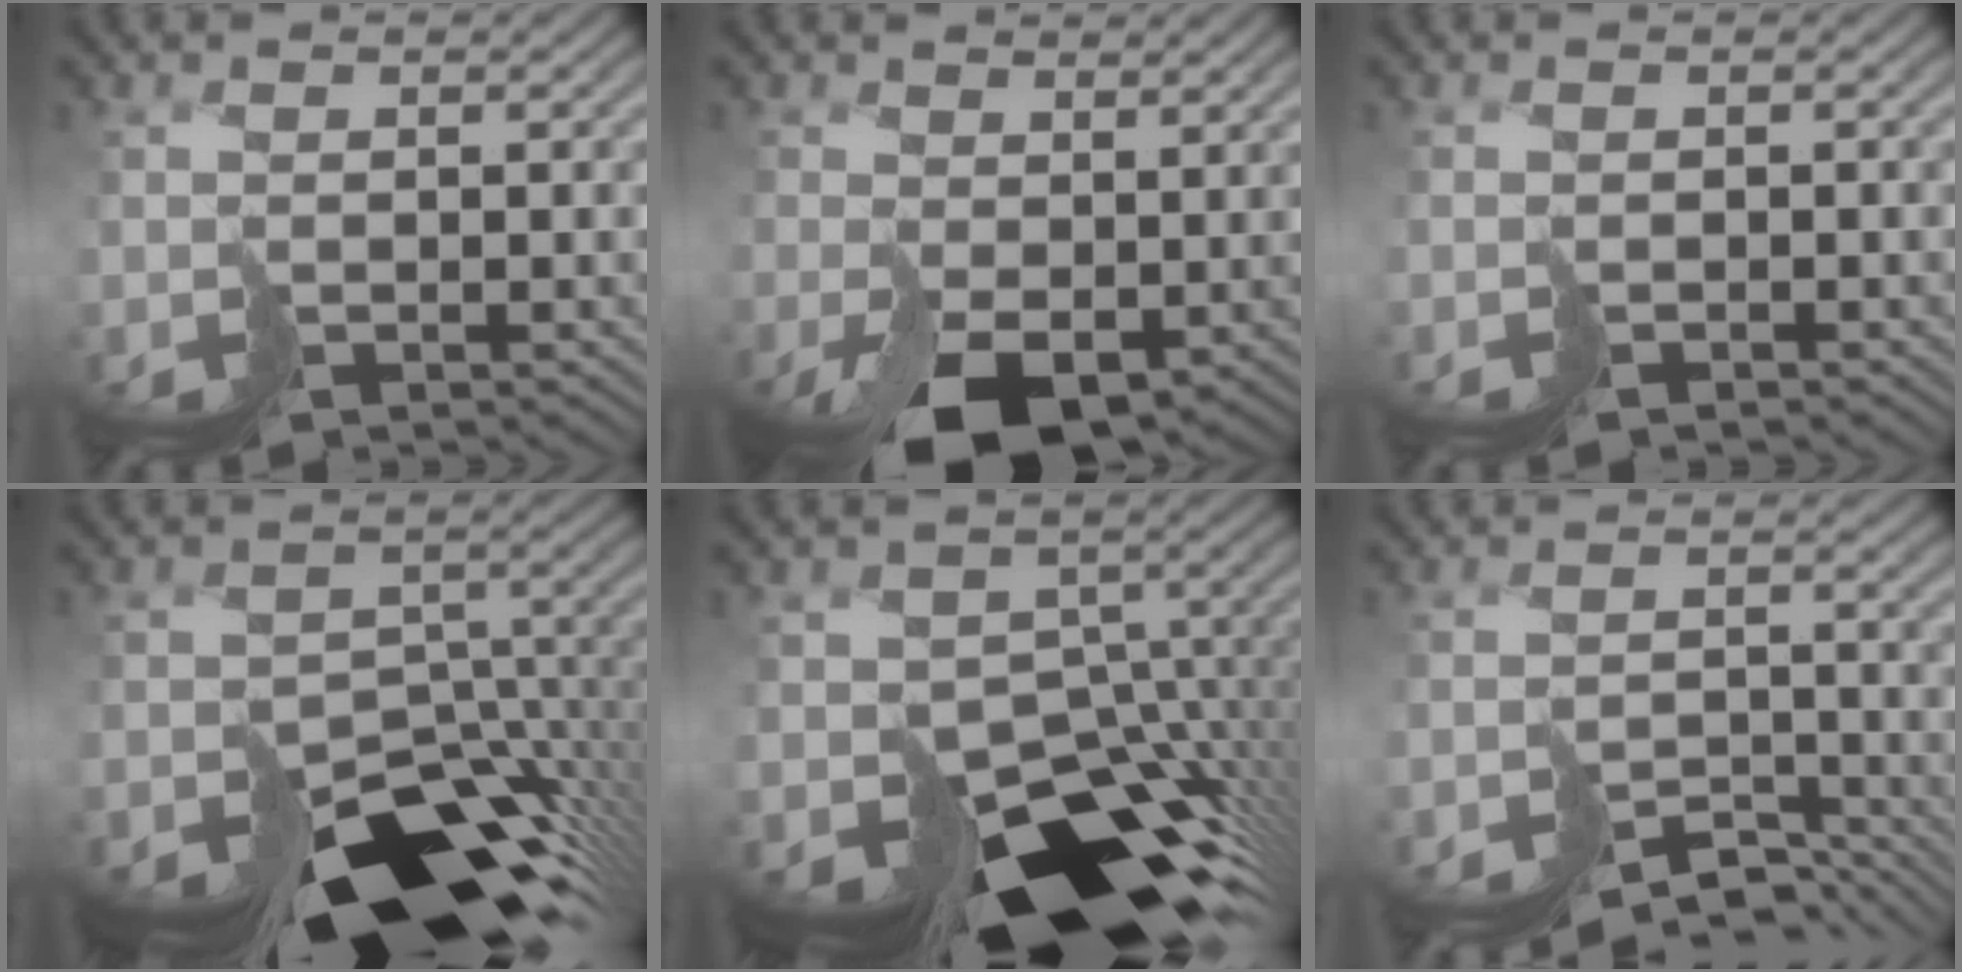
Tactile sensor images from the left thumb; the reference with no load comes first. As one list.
[{"total": 5.5, "force": [-1.2, 3.1, 4.4], "torque": [-0.086, -0.013, -0.011]}, {"total": 1.0, "force": [-1.0, -0.1, -0.1], "torque": [0.006, 0.000, -0.018]}, {"total": 14.9, "force": [-11.1, 7.0, 7.0], "torque": [-0.107, -0.038, -0.149]}, {"total": 15.1, "force": [-8.4, 9.0, 8.7], "torque": [-0.134, -0.020, -0.114]}, {"total": 6.8, "force": [-6.6, 1.5, 1.1], "torque": [-0.006, -0.006, -0.095]}]